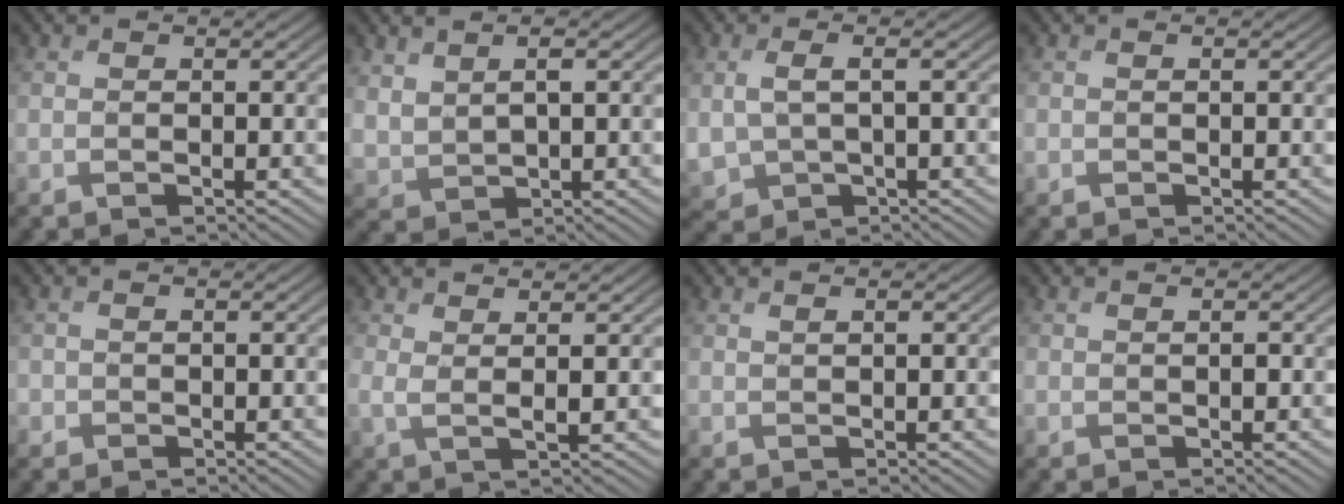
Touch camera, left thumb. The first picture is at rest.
{"total": 4.1, "force": [1.9, 2.3, 2.9], "torque": [-0.072, -0.002, 0.042]}
{"total": 4.7, "force": [0.4, 2.8, 3.8], "torque": [-0.099, -0.007, 0.013]}
{"total": 0.0}
{"total": 1.1, "force": [-0.5, 1.0, 0.0], "torque": [0.003, -0.004, -0.014]}
{"total": 2.9, "force": [1.1, 0.8, 2.6], "torque": [-0.048, 0.003, 0.017]}
{"total": 0.6, "force": [0.3, 0.1, 0.5], "torque": [-0.010, 0.000, 0.005]}
{"total": 0.7, "force": [0.0, 0.6, 0.4], "torque": [-0.008, -0.004, -0.001]}